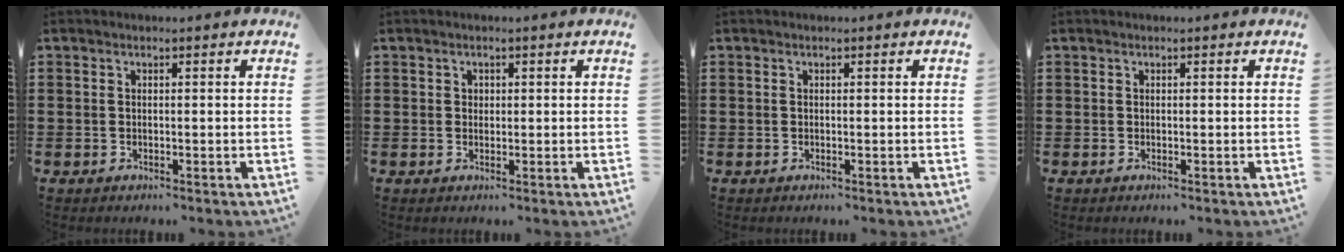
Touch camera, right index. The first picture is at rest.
{"total": 0.8, "force": [0.2, 0.7, 0.2], "torque": [-0.006, 0.004, 0.004]}
{"total": 0.0}
{"total": 0.0}